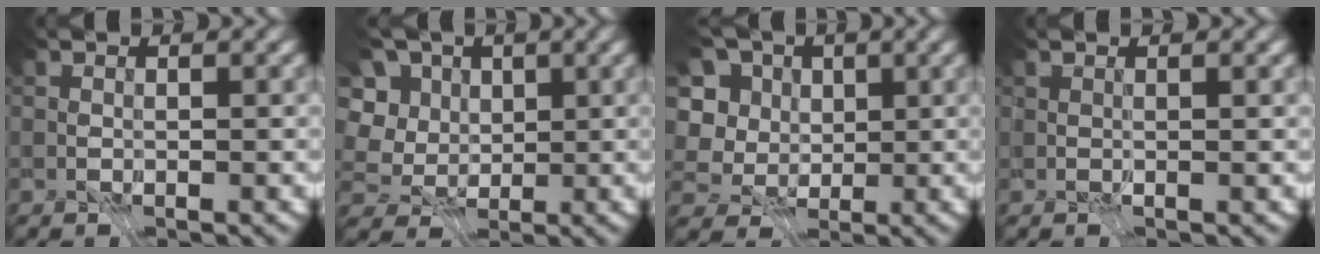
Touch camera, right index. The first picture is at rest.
{"total": 5.7, "force": [0.7, 5.1, 2.4], "torque": [-0.081, 0.017, 0.005]}
{"total": 5.1, "force": [0.1, 4.5, 2.3], "torque": [-0.087, 0.015, -0.011]}
{"total": 1.6, "force": [-0.3, -1.4, -0.6], "torque": [0.006, -0.015, 0.010]}